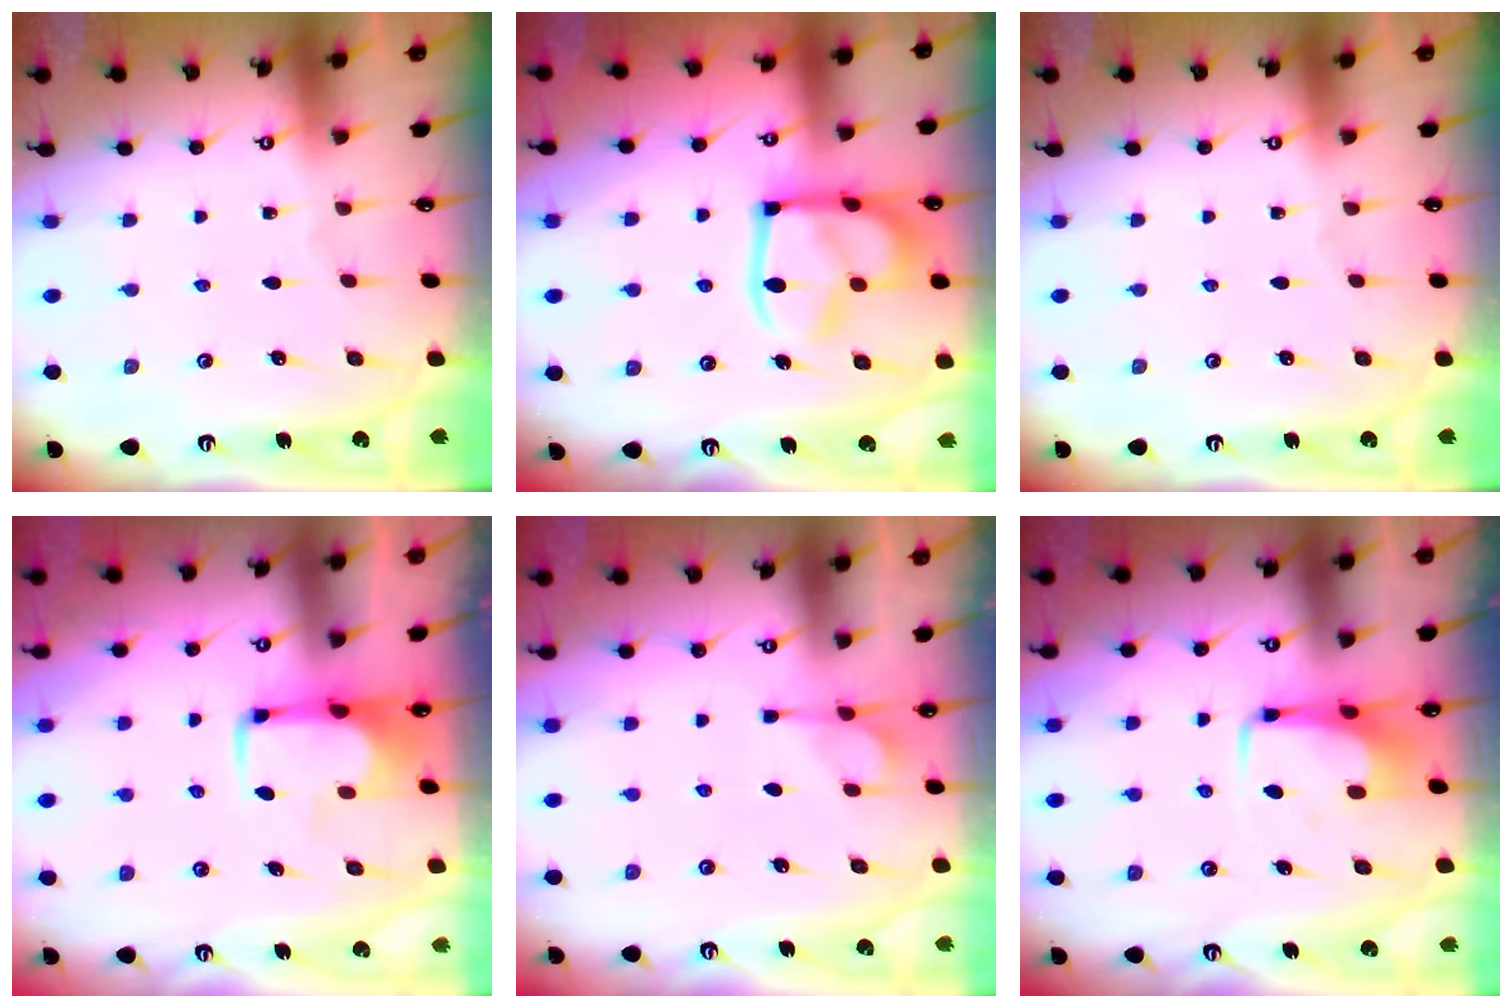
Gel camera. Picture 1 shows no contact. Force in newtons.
{"total": 17.2, "press": 17.1, "slide": 2.0}
{"total": 0.0}
{"total": 1.8, "press": 1.7, "slide": 0.5}
{"total": 2.1, "press": 1.9, "slide": 0.9}
{"total": 6.6, "press": 6.5, "slide": 1.2}